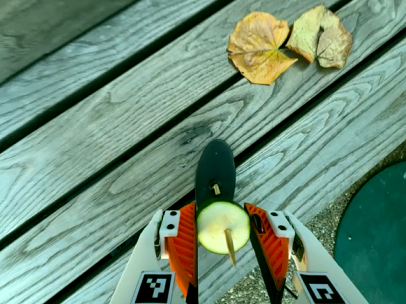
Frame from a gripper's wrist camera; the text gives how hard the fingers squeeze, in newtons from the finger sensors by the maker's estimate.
{"total": 9.0, "left": 8.5, "right": 9.5}